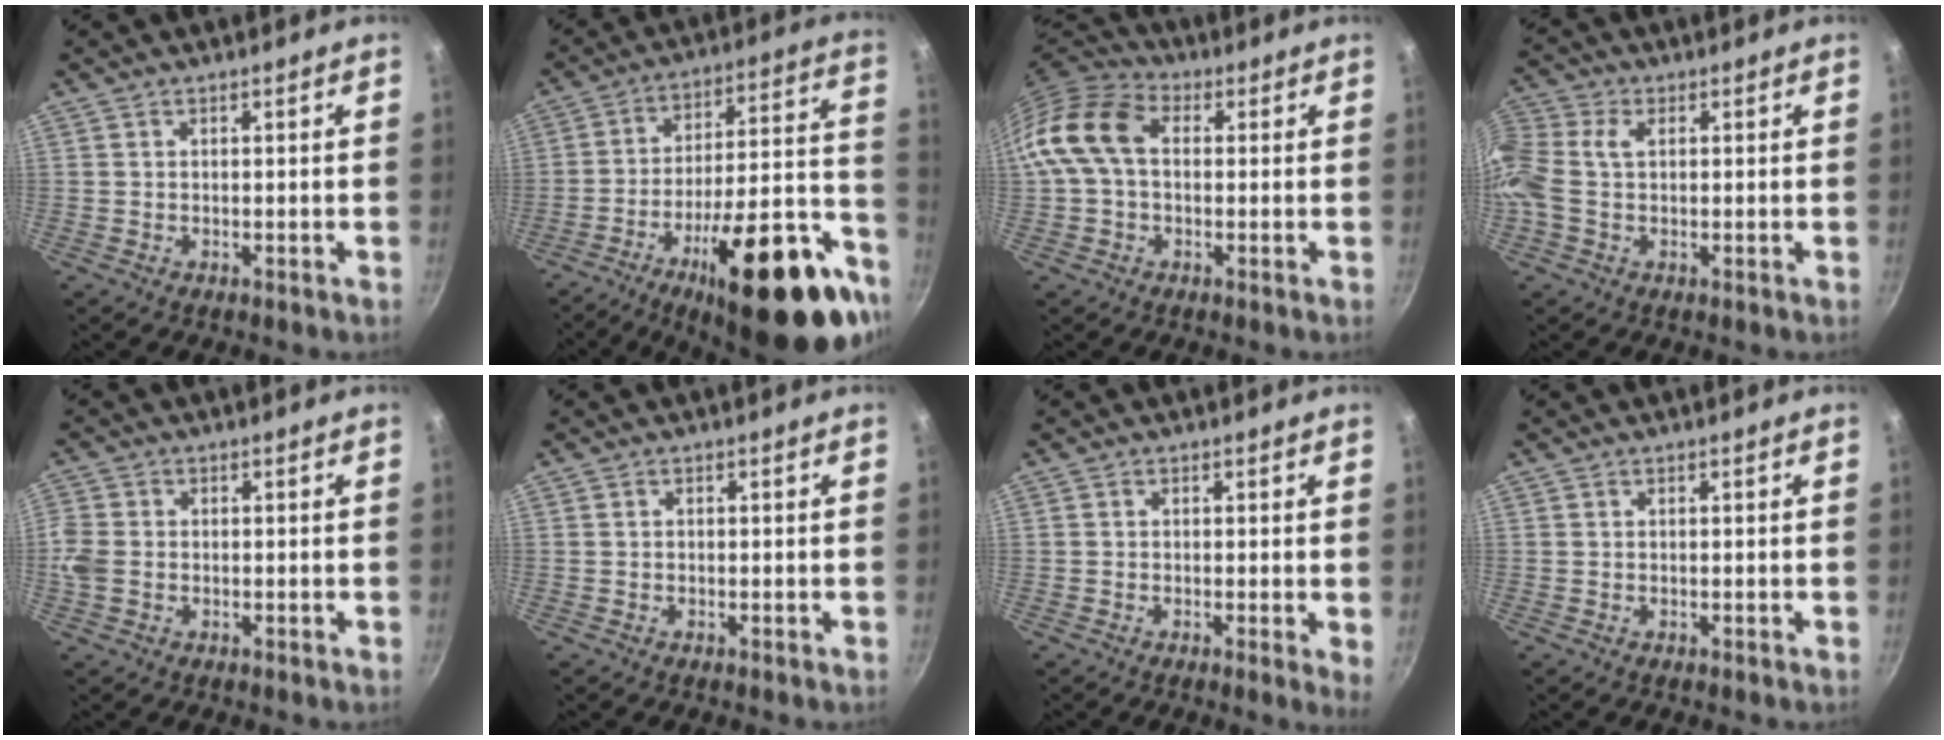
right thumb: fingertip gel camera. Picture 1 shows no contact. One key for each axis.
{"total": 30.2, "fx": -15.6, "fy": 9.9, "fz": 23.9, "tx": -0.291, "ty": 0.081, "tz": -0.231}
{"total": 11.7, "fx": 1.1, "fy": 8.1, "fz": 8.4, "tx": -0.146, "ty": 0.028, "tz": 0.000}
{"total": 11.3, "fx": 0.9, "fy": 7.8, "fz": 8.1, "tx": -0.182, "ty": 0.025, "tz": 0.000}
{"total": 4.3, "fx": -0.8, "fy": 3.3, "fz": 2.6, "tx": -0.059, "ty": 0.003, "tz": -0.023}
{"total": 0.0}
{"total": 2.3, "fx": 0.0, "fy": 0.5, "fz": 2.2, "tx": -0.028, "ty": -0.006, "tz": -0.005}
{"total": 0.0}